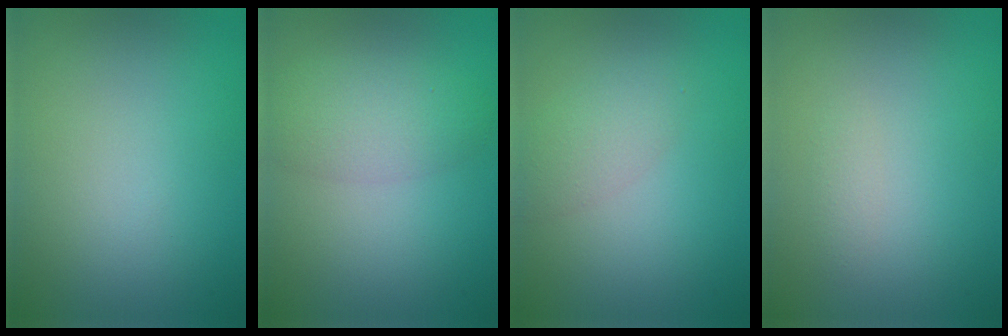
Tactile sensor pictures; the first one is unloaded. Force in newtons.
{"total": 3.4, "press": 3.4, "slide": 0.3}
{"total": 2.2, "press": 2.2, "slide": 0.1}
{"total": 0.7, "press": 0.7, "slide": 0.0}